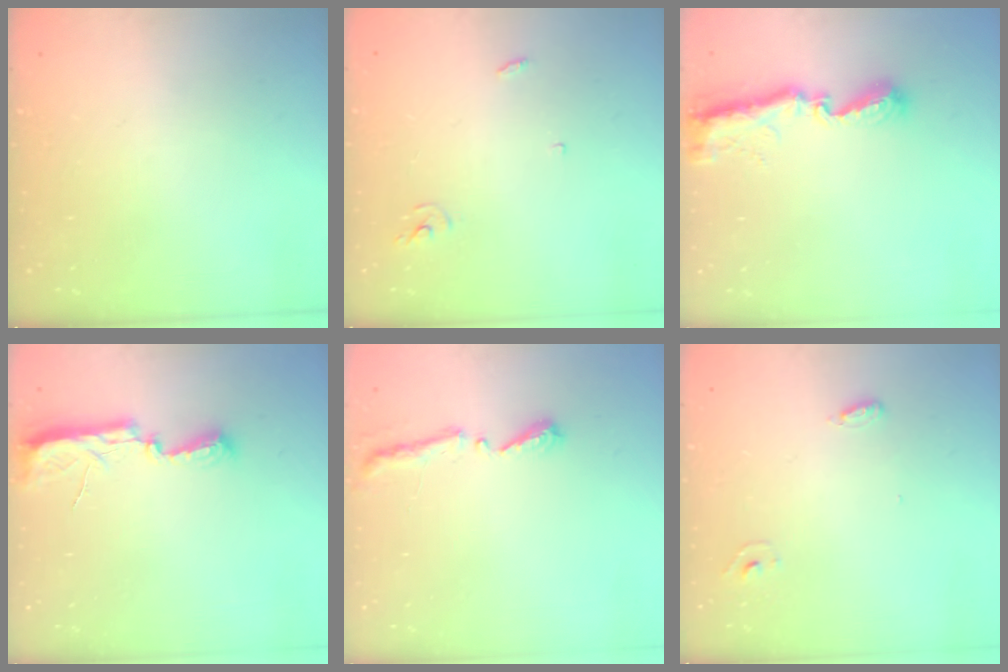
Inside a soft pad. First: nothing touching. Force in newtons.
{"total": 3.0, "press": 3.0, "slide": 0.2}
{"total": 9.2, "press": 9.2, "slide": 0.4}
{"total": 8.1, "press": 8.0, "slide": 0.8}
{"total": 5.1, "press": 5.0, "slide": 0.6}
{"total": 3.5, "press": 3.2, "slide": 1.4}